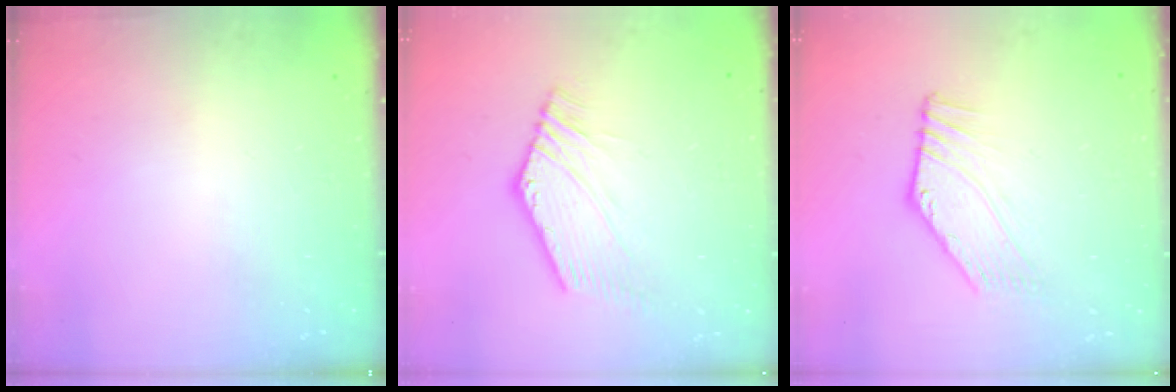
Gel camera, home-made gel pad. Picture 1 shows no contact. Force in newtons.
{"total": 0.5, "press": 0.2, "slide": 0.5}
{"total": 1.7, "press": 1.7, "slide": 0.4}